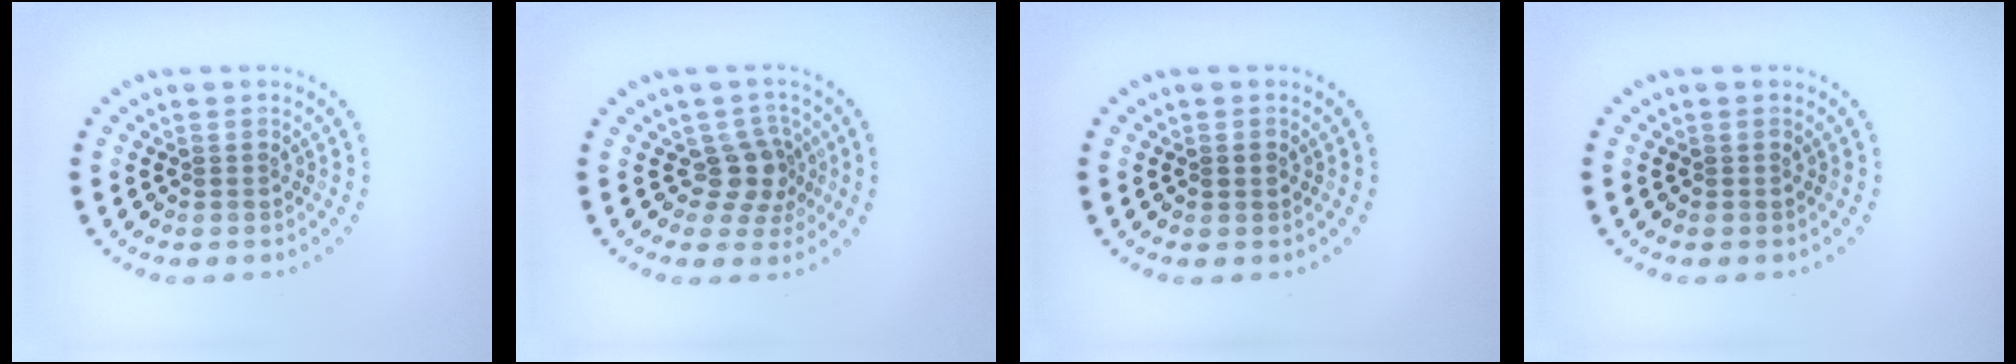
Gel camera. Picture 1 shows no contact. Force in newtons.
{"total": 2.9, "press": 2.1, "slide": 1.9}
{"total": 1.0, "press": 0.9, "slide": 0.2}
{"total": 0.0}